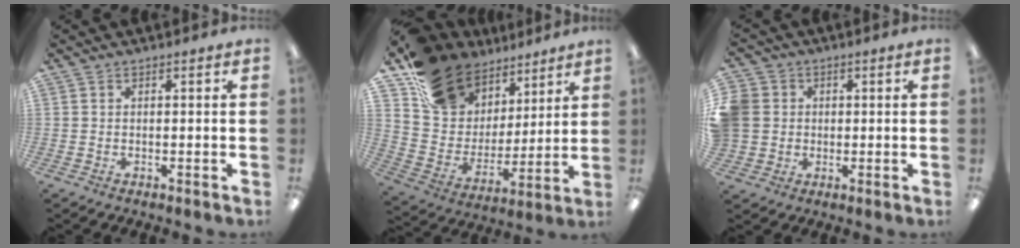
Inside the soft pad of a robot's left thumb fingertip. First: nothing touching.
{"total": 16.3, "force": [12.2, 10.0, 4.3], "torque": [-0.101, -0.083, 0.233]}
{"total": 7.7, "force": [0.6, 7.4, 2.1], "torque": [-0.058, 0.016, 0.018]}